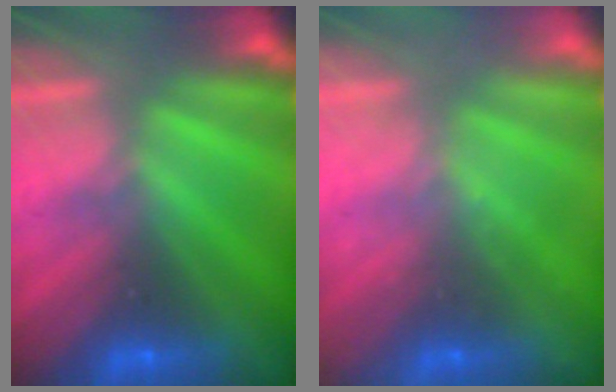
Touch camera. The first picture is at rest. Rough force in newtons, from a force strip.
{"total": 2.4}